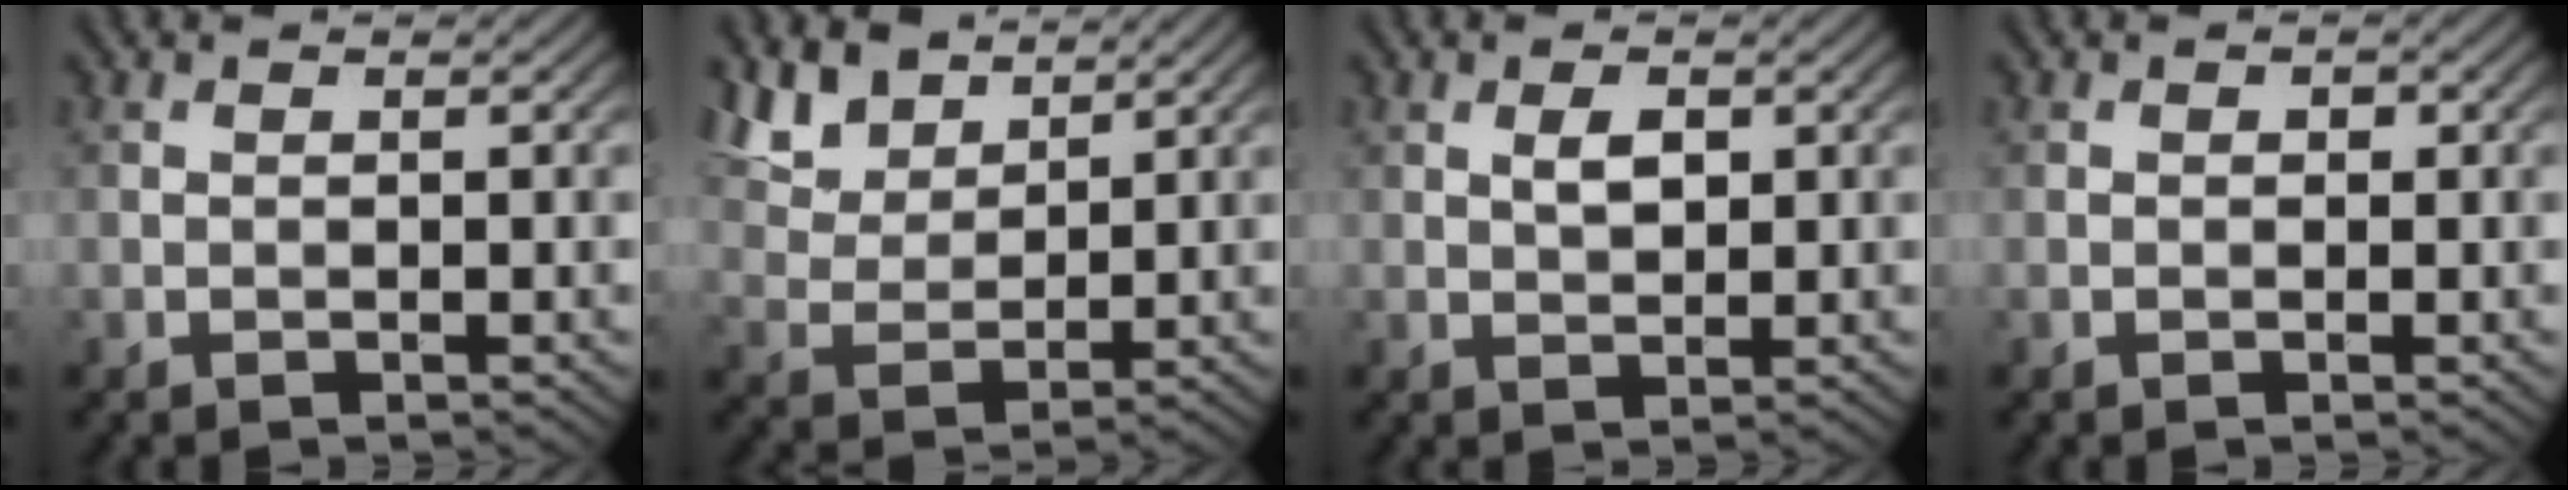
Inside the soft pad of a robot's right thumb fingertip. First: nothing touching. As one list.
[{"total": 6.9, "force": [5.2, 3.2, 3.3], "torque": [-0.088, 0.004, 0.110]}, {"total": 2.2, "force": [0.7, 1.1, 1.7], "torque": [-0.033, -0.003, 0.014]}, {"total": 0.6, "force": [0.1, 0.5, 0.3], "torque": [-0.002, -0.003, -0.002]}]